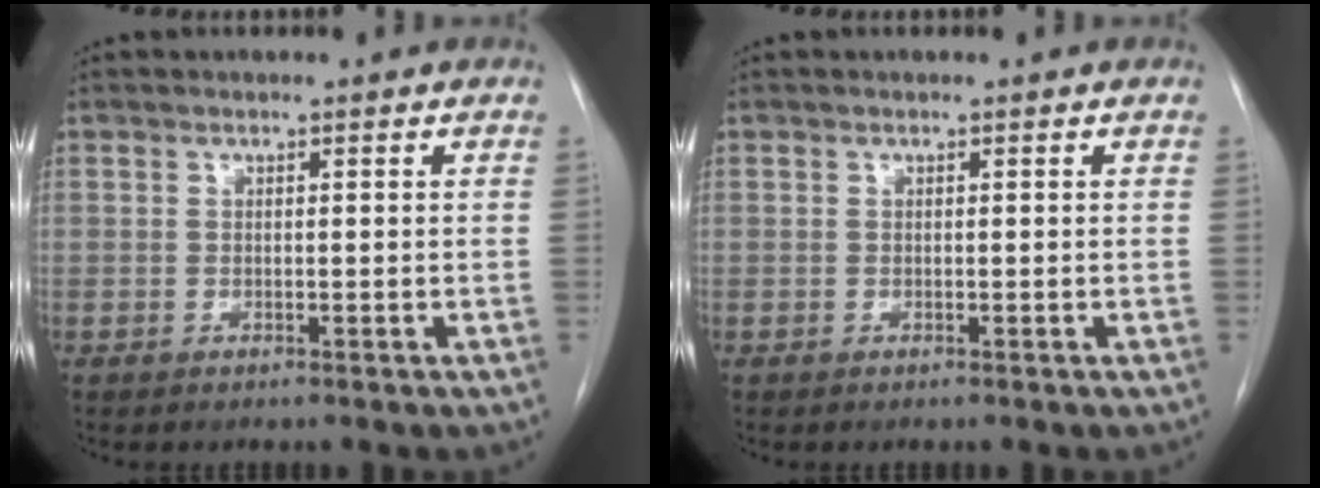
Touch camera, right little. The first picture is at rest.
{"total": 0.0}